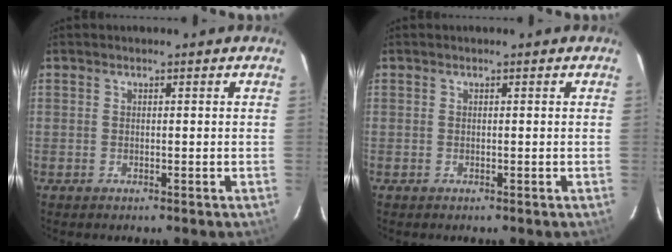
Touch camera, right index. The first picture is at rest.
{"total": 0.0}